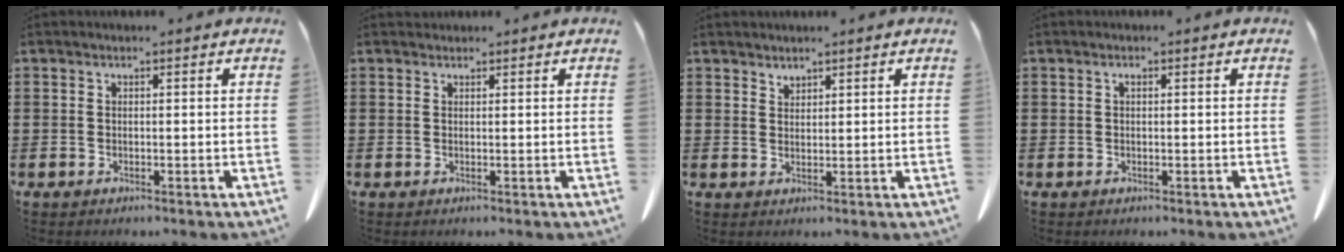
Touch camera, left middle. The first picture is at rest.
{"total": 0.7, "force": [0.7, 0.2, 0.0], "torque": [-0.002, -0.002, 0.014]}
{"total": 1.5, "force": [1.5, 0.2, 0.0], "torque": [-0.004, -0.003, 0.031]}
{"total": 0.5, "force": [0.2, 0.2, 0.5], "torque": [-0.010, -0.001, 0.004]}